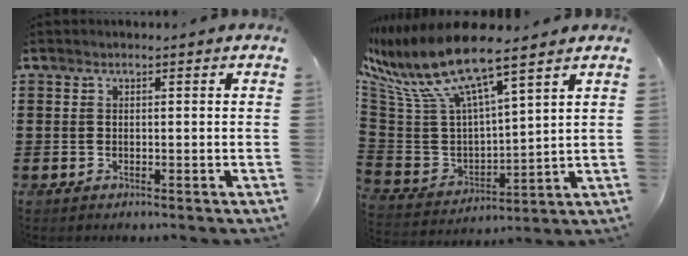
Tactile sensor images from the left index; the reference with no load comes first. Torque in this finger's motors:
{"motor_torque": [1.60, -0.54, 1.05, 0.21]}